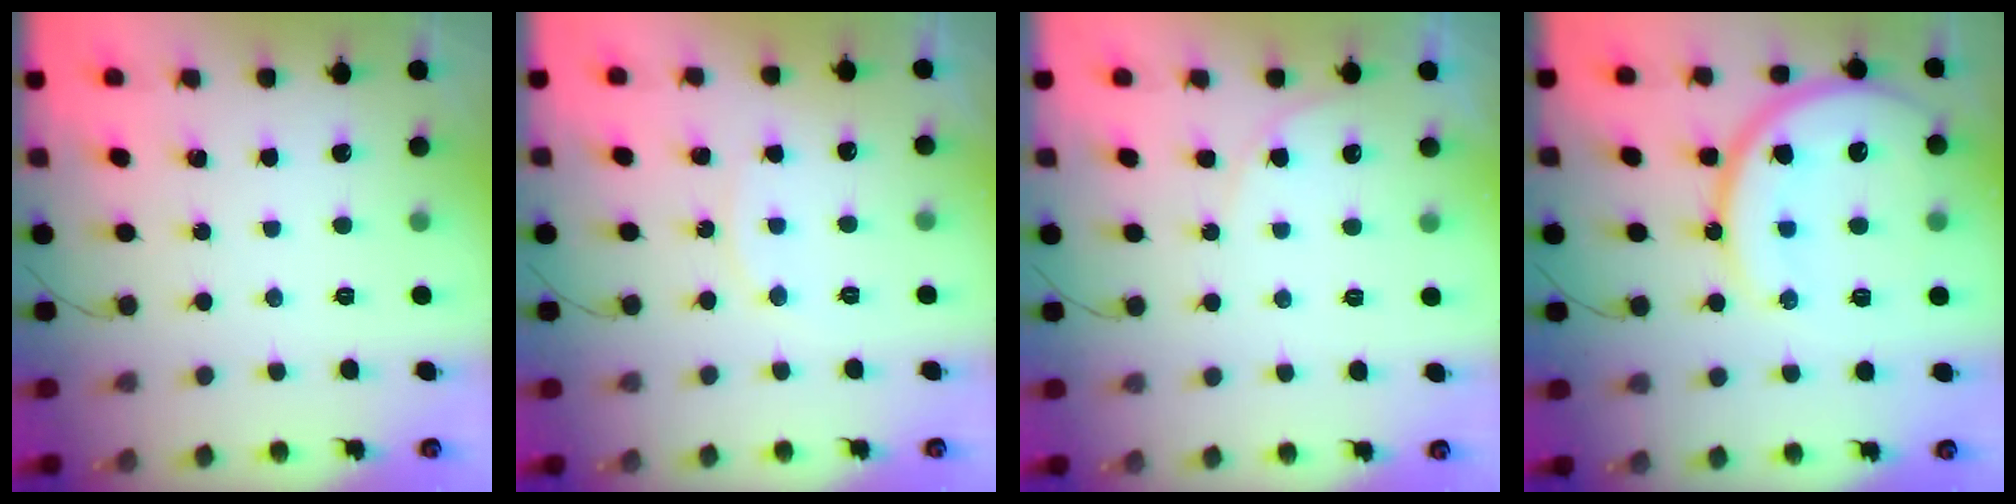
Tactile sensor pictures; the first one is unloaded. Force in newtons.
{"total": 6.6, "press": 6.6, "slide": 0.3}
{"total": 4.1, "press": 4.1, "slide": 0.6}
{"total": 17.7, "press": 17.6, "slide": 1.7}